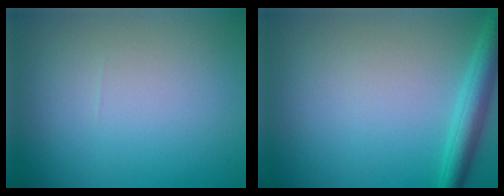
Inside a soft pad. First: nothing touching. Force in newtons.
{"total": 3.3, "press": 3.3, "slide": 0.1}